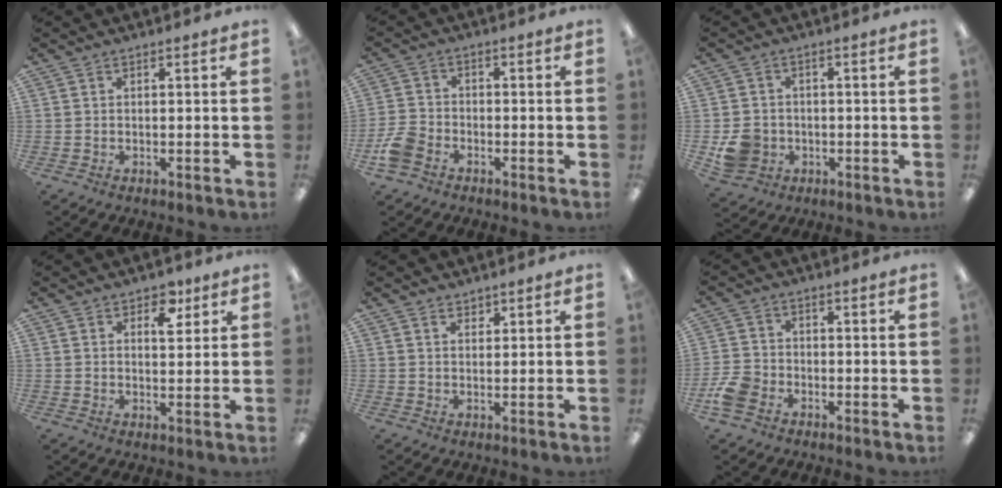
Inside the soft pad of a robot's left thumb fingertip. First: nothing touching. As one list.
[{"total": 6.2, "force": [-3.6, 4.1, 3.1], "torque": [-0.069, 0.019, -0.068]}, {"total": 6.6, "force": [-1.9, 5.8, 2.4], "torque": [-0.046, 0.016, -0.030]}, {"total": 5.9, "force": [3.5, 3.2, 3.4], "torque": [-0.028, -0.012, 0.054]}, {"total": 1.8, "force": [1.5, 0.9, 0.2], "torque": [0.003, -0.005, 0.028]}, {"total": 6.2, "force": [-3.1, 4.4, 3.2], "torque": [-0.071, 0.017, -0.059]}]